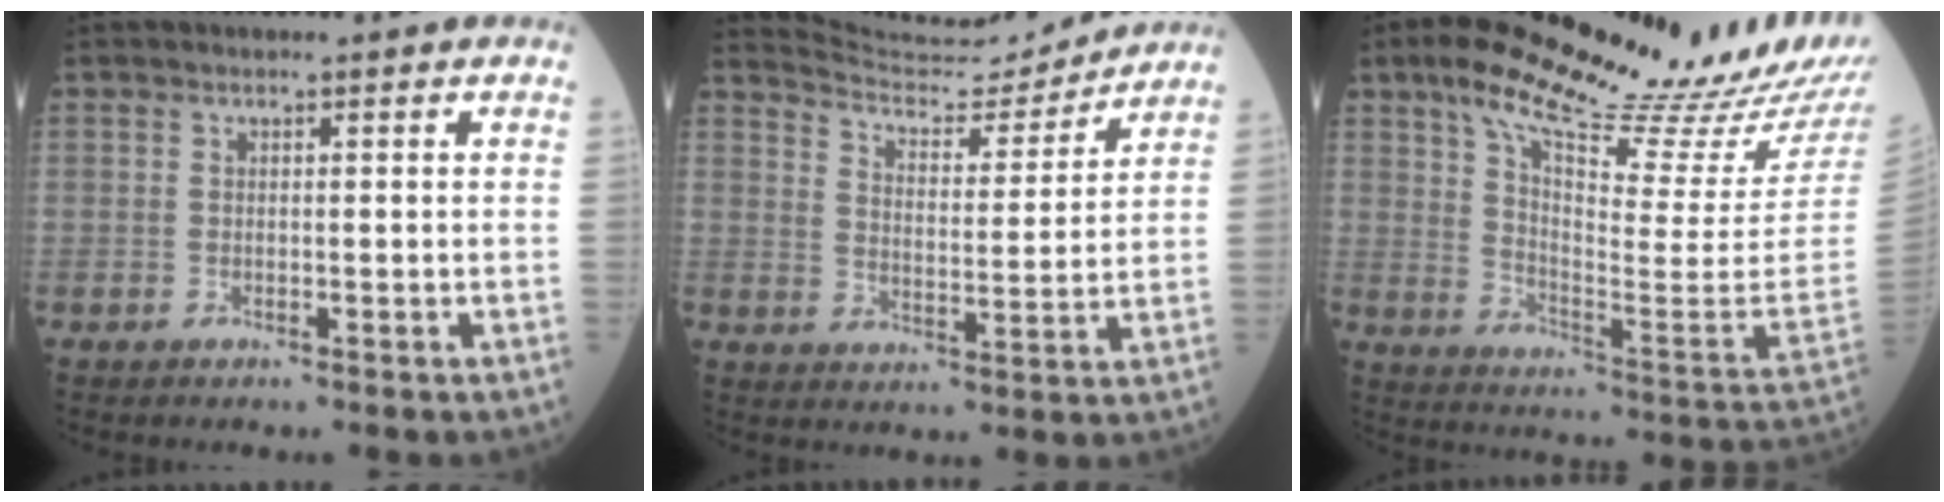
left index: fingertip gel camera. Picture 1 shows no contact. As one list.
[{"total": 10.6, "force": [10.6, 0.1, 0.3], "torque": [-0.016, -0.003, 0.167]}, {"total": 25.7, "force": [20.8, 2.7, 14.8], "torque": [-0.235, -0.042, 0.289]}]